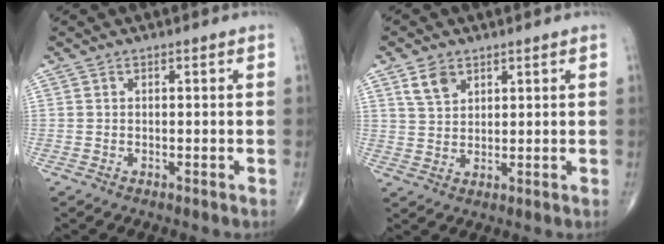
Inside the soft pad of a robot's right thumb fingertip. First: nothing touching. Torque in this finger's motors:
{"motor_torque": [-0.04, 0.05, 0.06, 0.06, 0.11]}